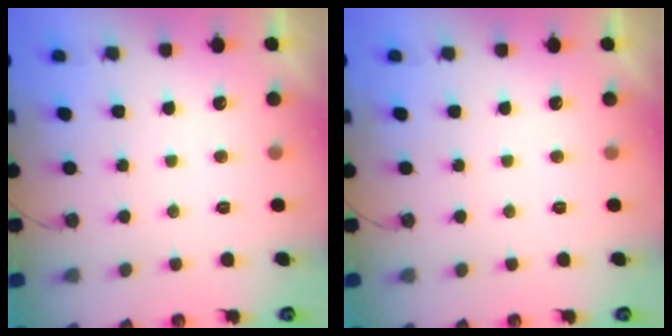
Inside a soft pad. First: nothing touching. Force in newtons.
{"total": 0.0}